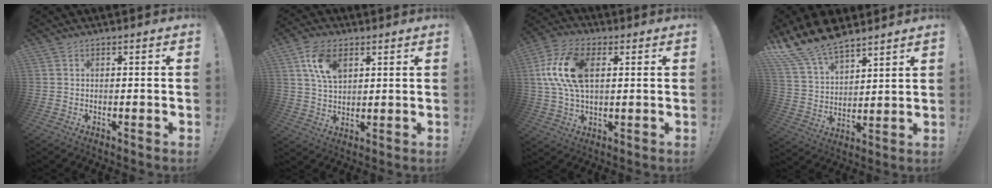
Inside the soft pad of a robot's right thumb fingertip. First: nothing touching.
{"total": 10.4, "force": [4.5, 6.9, 6.4], "torque": [-0.117, -0.002, 0.087]}
{"total": 15.8, "force": [3.6, 9.4, 12.2], "torque": [-0.238, 0.003, 0.066]}
{"total": 14.2, "force": [11.9, 5.8, 5.3], "torque": [-0.114, -0.081, 0.224]}